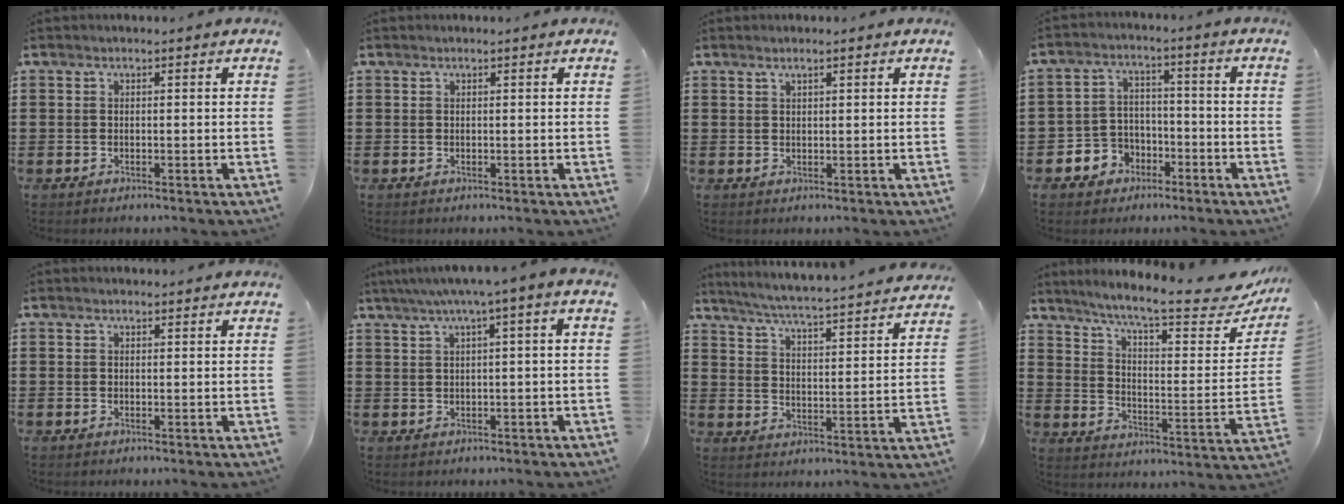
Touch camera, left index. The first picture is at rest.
{"total": 0.0}
{"total": 1.1, "force": [0.8, 0.0, 0.7], "torque": [-0.015, 0.000, 0.015]}
{"total": 4.9, "force": [-3.0, 3.8, 0.7], "torque": [-0.031, 0.011, -0.062]}
{"total": 0.6, "force": [0.6, 0.2, 0.1], "torque": [-0.003, 0.001, 0.012]}
{"total": 3.0, "force": [0.4, -0.3, 3.0], "torque": [-0.056, -0.002, 0.000]}
{"total": 4.9, "force": [4.6, -0.7, 1.6], "torque": [-0.053, -0.041, 0.071]}
{"total": 9.7, "force": [8.1, 0.4, 5.3], "torque": [-0.116, -0.055, 0.132]}